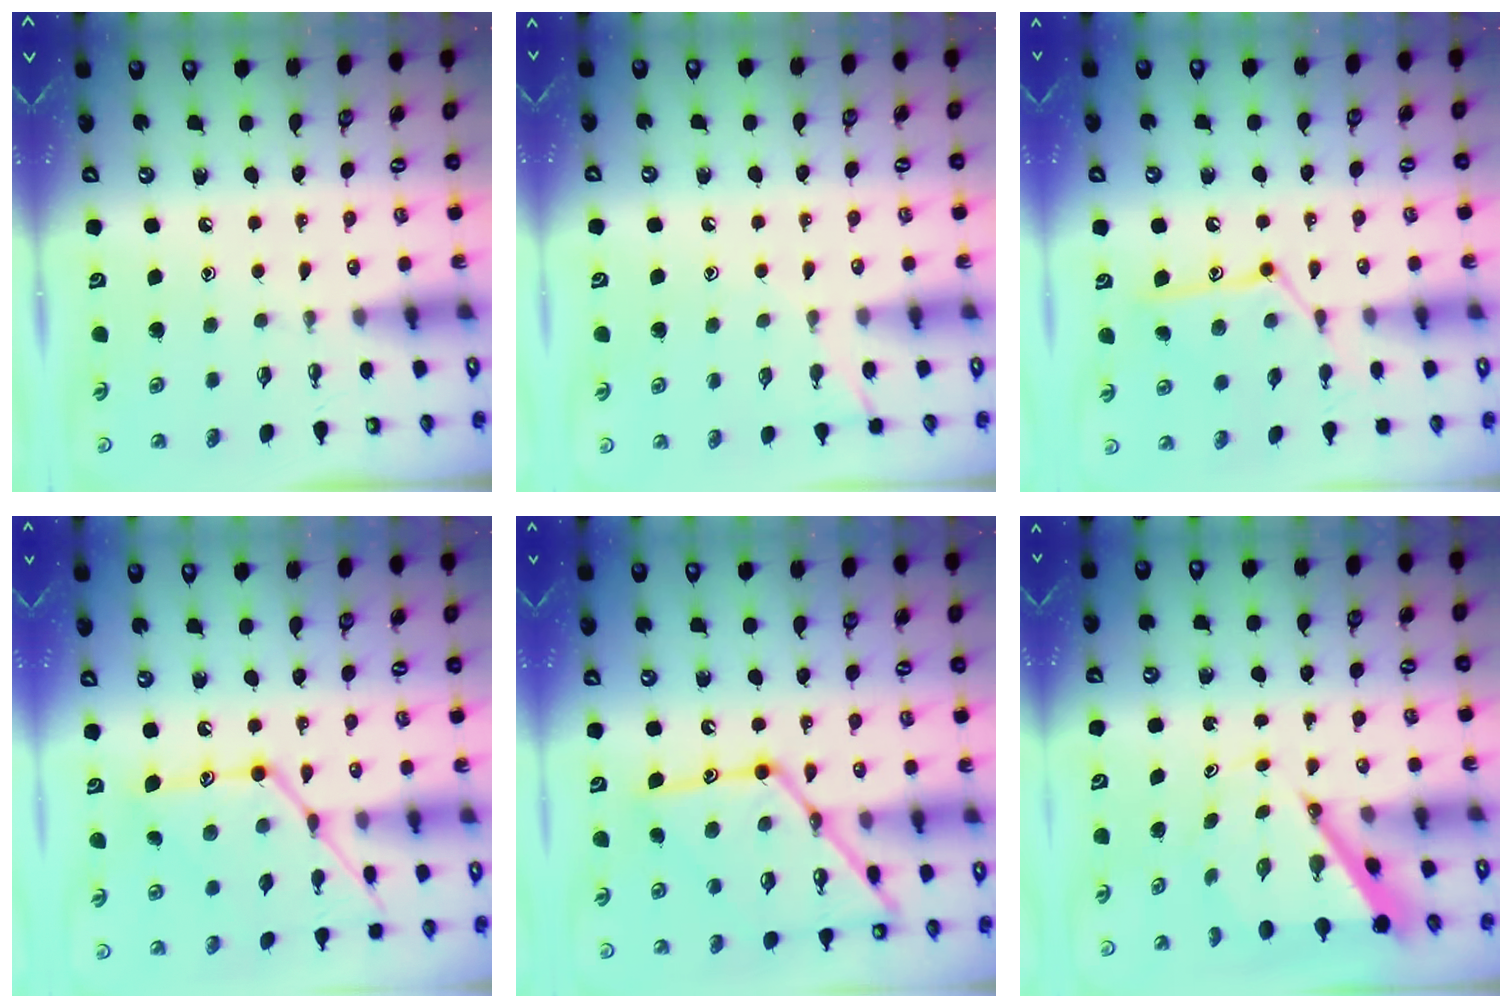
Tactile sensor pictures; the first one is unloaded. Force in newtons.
{"total": 5.9, "press": 5.9, "slide": 0.6}
{"total": 13.3, "press": 13.3, "slide": 0.4}
{"total": 16.5, "press": 16.4, "slide": 1.2}
{"total": 19.1, "press": 19.0, "slide": 1.6}
{"total": 6.7, "press": 6.6, "slide": 0.5}